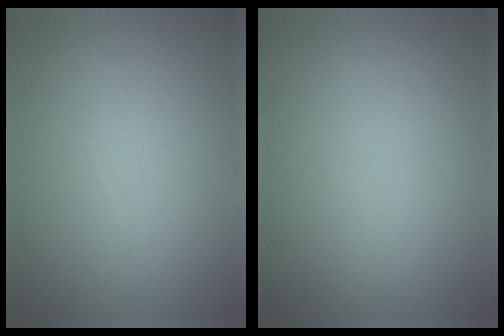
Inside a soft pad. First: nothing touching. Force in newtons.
{"total": 0.0}